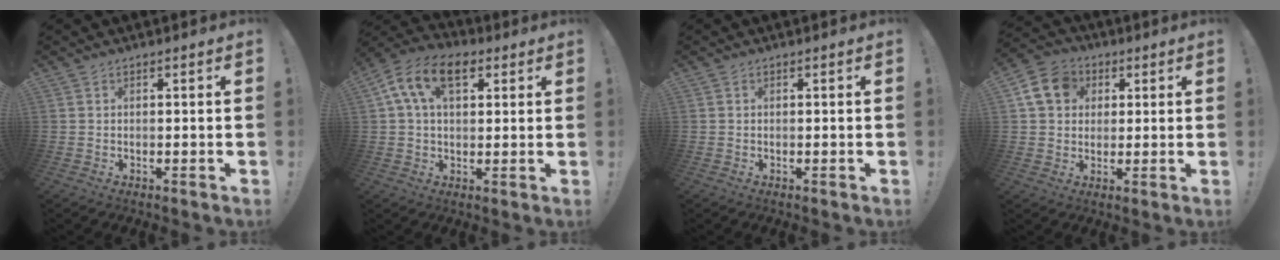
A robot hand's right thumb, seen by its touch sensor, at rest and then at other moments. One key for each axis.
{"total": 12.8, "fx": 4.7, "fy": 7.5, "fz": 9.2, "tx": -0.163, "ty": 0.001, "tz": 0.087}
{"total": 0.0}
{"total": 11.6, "fx": 3.7, "fy": 9.6, "fz": 5.2, "tx": -0.075, "ty": 0.000, "tz": 0.078}